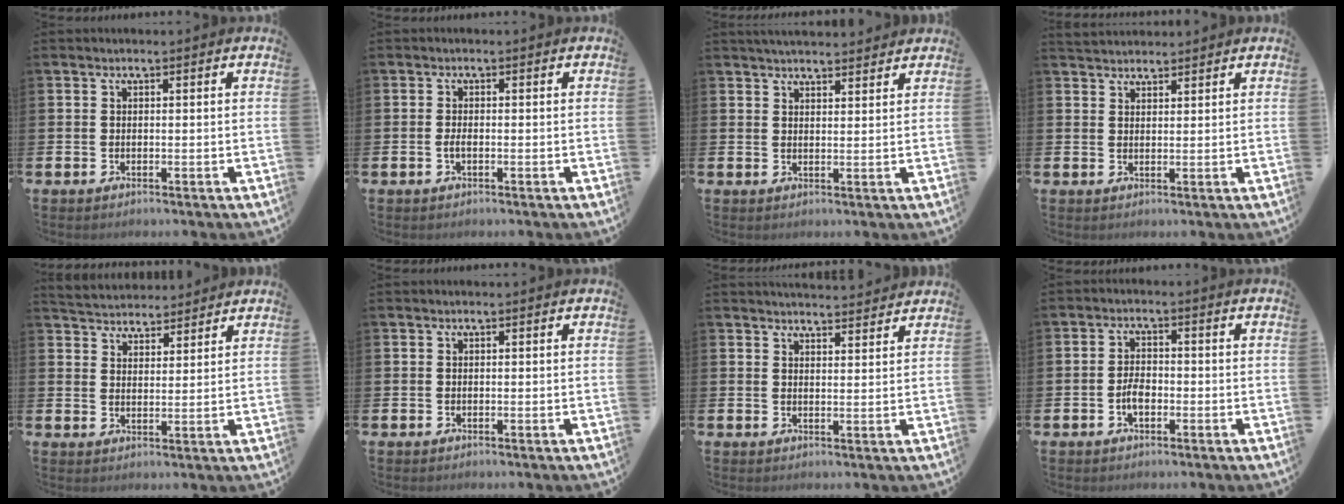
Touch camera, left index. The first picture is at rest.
{"total": 1.1, "force": [-0.4, 0.4, 1.0], "torque": [-0.022, 0.001, -0.006]}
{"total": 3.3, "force": [3.3, 0.4, 0.4], "torque": [-0.012, -0.014, 0.060]}
{"total": 2.6, "force": [2.5, 0.6, 0.0], "torque": [0.004, -0.011, 0.045]}
{"total": 4.4, "force": [4.3, 0.9, -0.3], "torque": [-0.017, -0.022, 0.080]}
{"total": 0.0}
{"total": 3.4, "force": [3.4, 0.2, 0.1], "torque": [-0.008, -0.020, 0.061]}
{"total": 2.8, "force": [-0.9, 1.5, 2.2], "torque": [-0.036, 0.003, -0.019]}